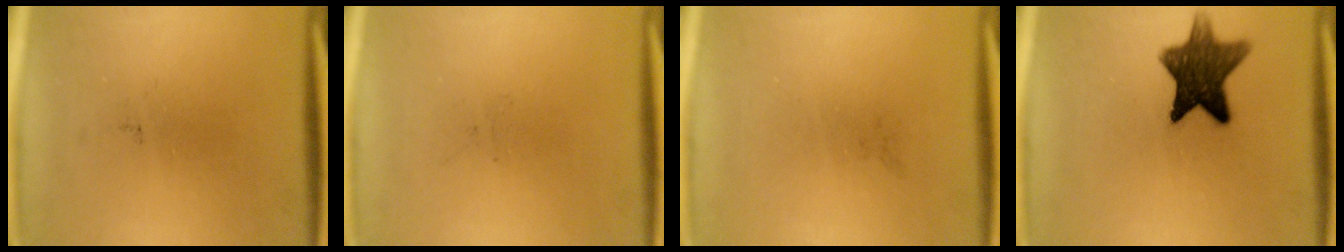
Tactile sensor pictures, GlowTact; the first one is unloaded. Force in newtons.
{"total": 0.0}
{"total": 0.0}
{"total": 10.7}